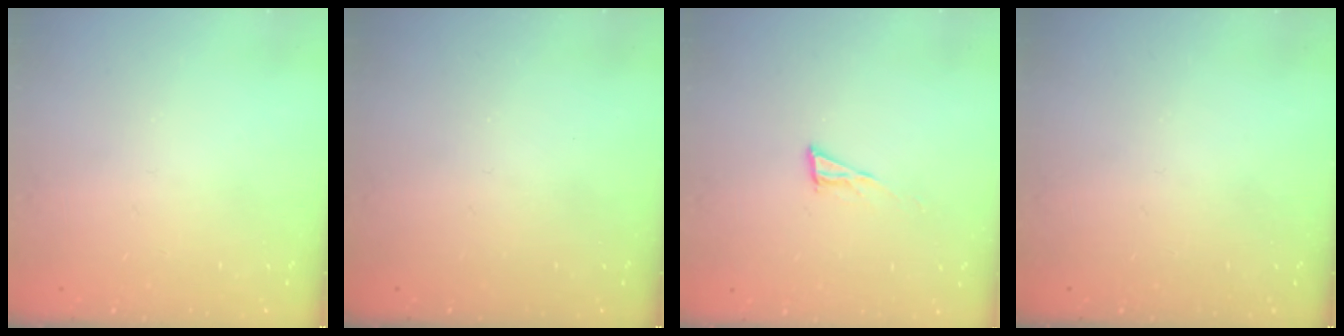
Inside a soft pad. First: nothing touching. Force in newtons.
{"total": 0.0}
{"total": 5.7, "press": 5.5, "slide": 1.4}
{"total": 0.0}